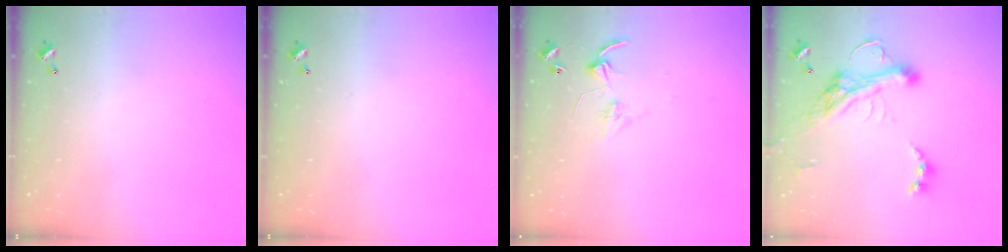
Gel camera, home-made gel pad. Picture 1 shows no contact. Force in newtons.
{"total": 0.0}
{"total": 2.7, "press": 2.7, "slide": 0.2}
{"total": 8.2, "press": 8.0, "slide": 1.8}